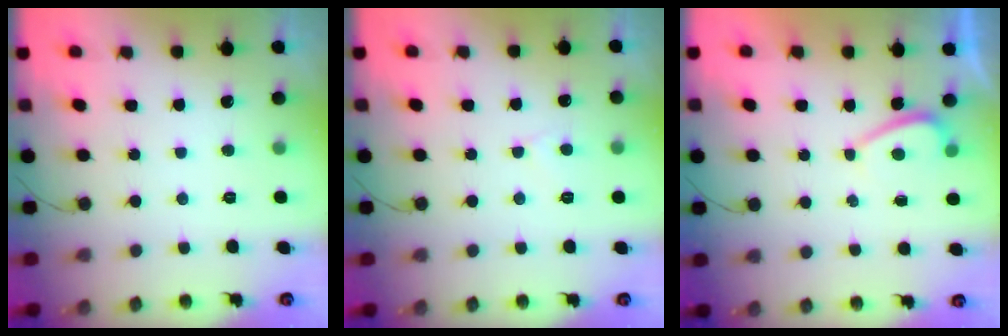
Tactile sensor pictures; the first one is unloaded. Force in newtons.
{"total": 2.7, "press": 2.7, "slide": 0.2}
{"total": 1.0, "press": 0.9, "slide": 0.5}